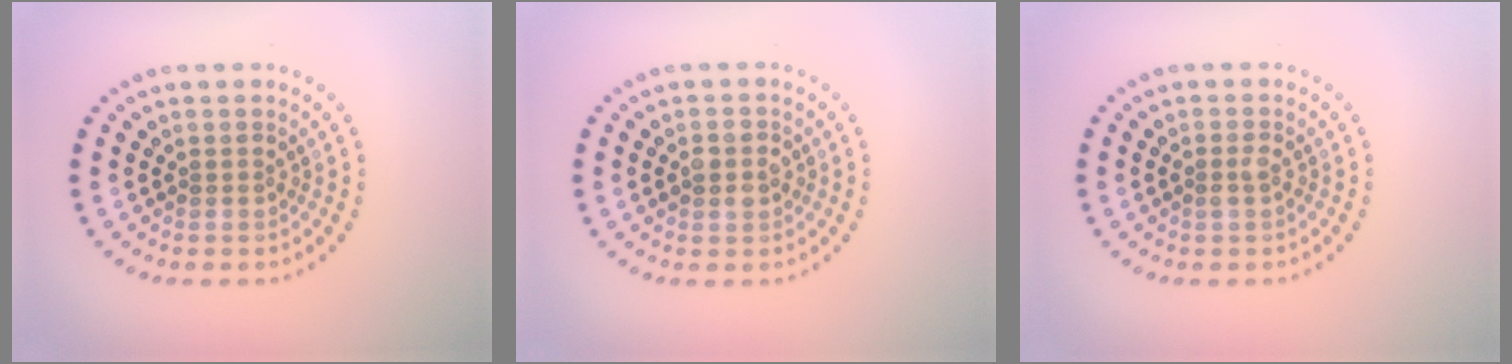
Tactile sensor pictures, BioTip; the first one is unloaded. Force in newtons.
{"total": 2.4, "press": 2.4, "slide": 0.1}
{"total": 1.0, "press": 0.9, "slide": 0.1}